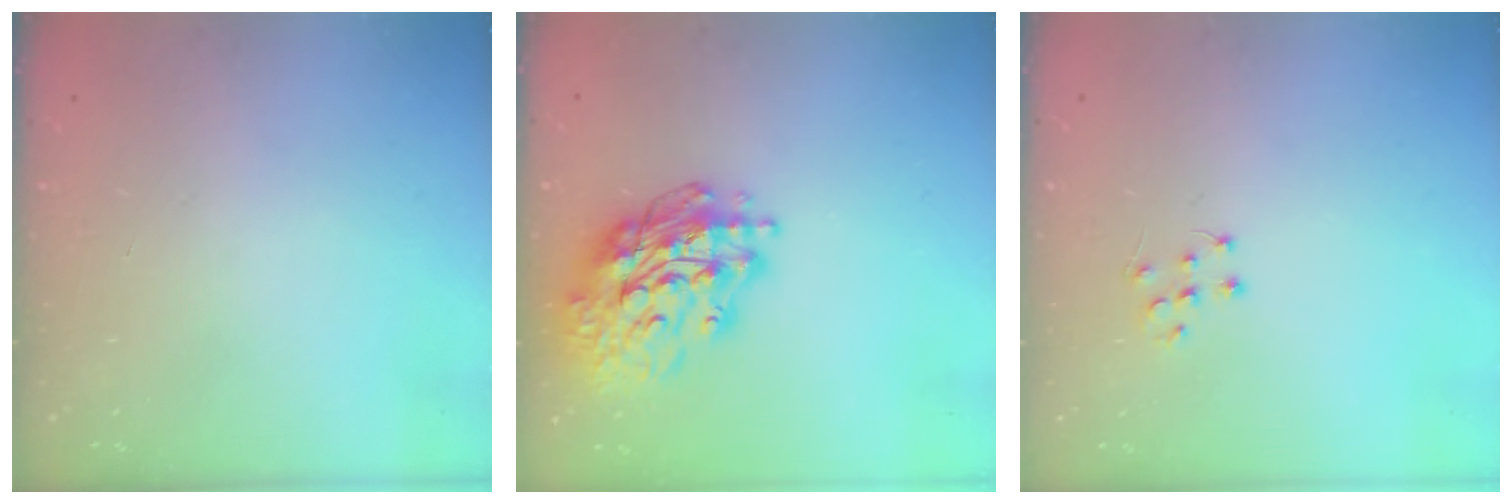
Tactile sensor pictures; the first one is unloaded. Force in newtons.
{"total": 18.9, "press": 18.8, "slide": 2.2}
{"total": 6.1, "press": 6.1, "slide": 0.4}